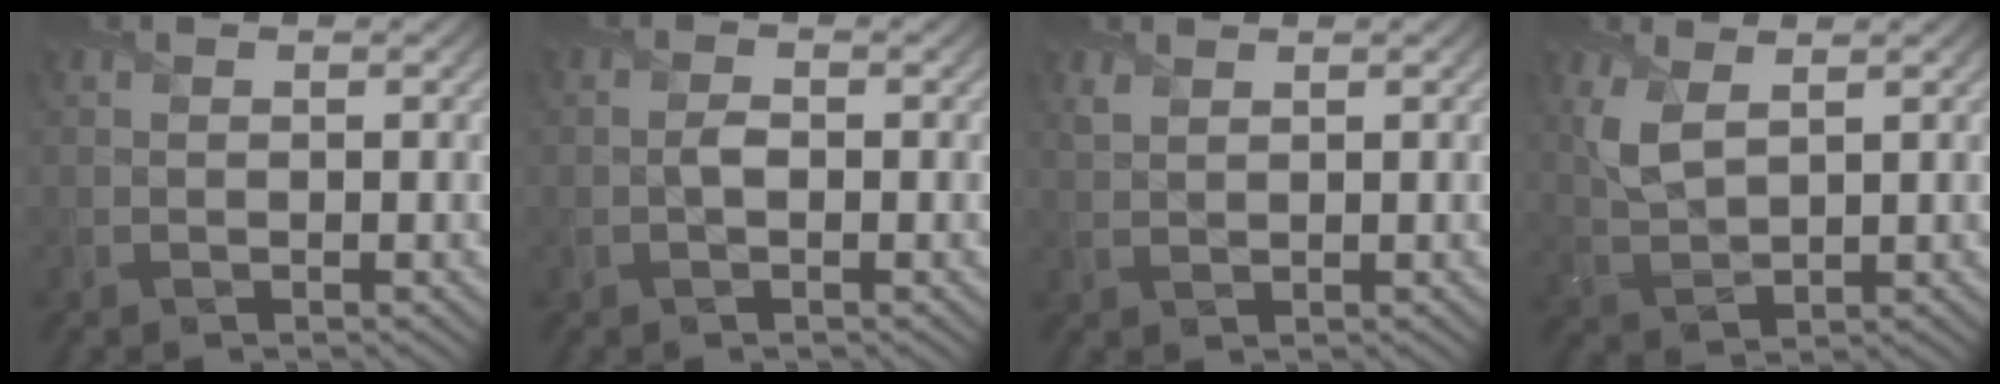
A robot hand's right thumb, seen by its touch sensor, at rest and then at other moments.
{"total": 1.0, "force": [-0.5, 0.6, 0.7], "torque": [-0.011, 0.001, -0.009]}
{"total": 0.9, "force": [0.8, 0.3, 0.2], "torque": [-0.008, -0.002, 0.024]}
{"total": 4.4, "force": [2.1, 2.1, 3.3], "torque": [-0.092, -0.003, 0.047]}